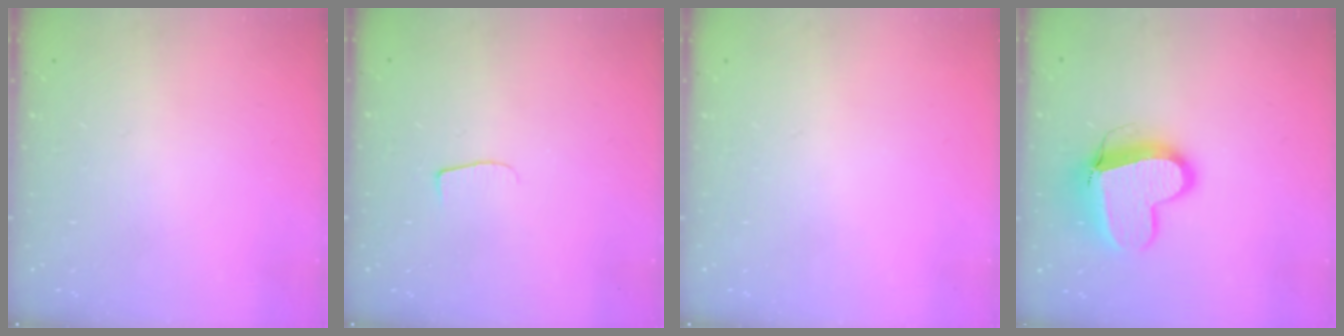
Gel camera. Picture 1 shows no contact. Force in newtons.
{"total": 4.3, "press": 4.3, "slide": 0.5}
{"total": 0.0}
{"total": 15.6, "press": 15.5, "slide": 1.5}